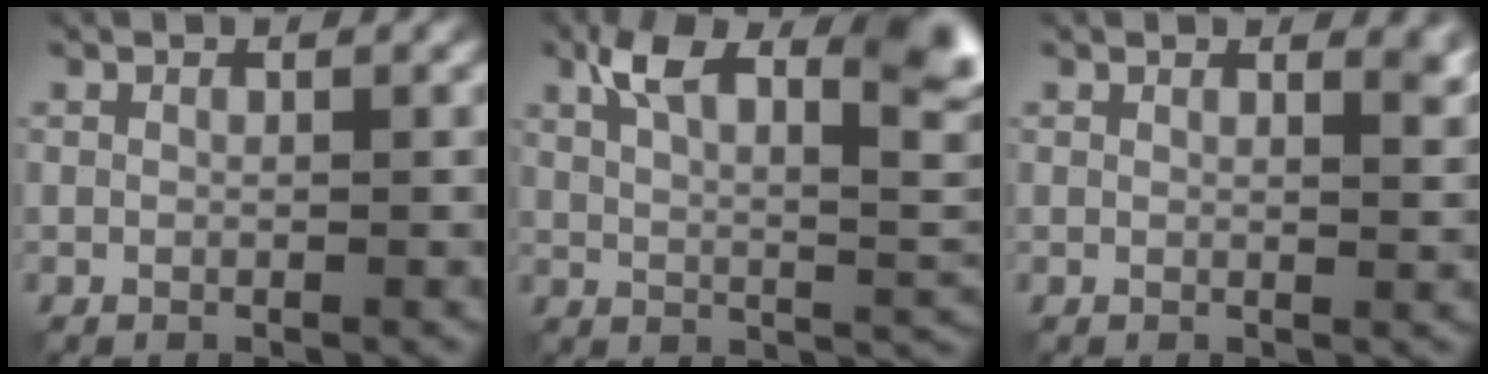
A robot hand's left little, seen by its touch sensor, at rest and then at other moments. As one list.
[{"total": 10.1, "force": [4.6, 3.5, 8.4], "torque": [-0.138, 0.012, 0.074]}, {"total": 2.4, "force": [1.8, 0.9, 1.4], "torque": [-0.004, -0.001, 0.022]}]